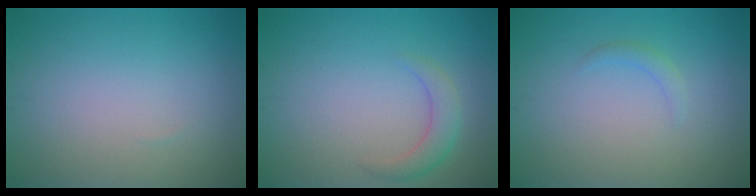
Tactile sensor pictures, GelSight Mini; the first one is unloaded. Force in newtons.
{"total": 2.2, "press": 2.2, "slide": 0.1}
{"total": 0.9, "press": 0.9, "slide": 0.0}